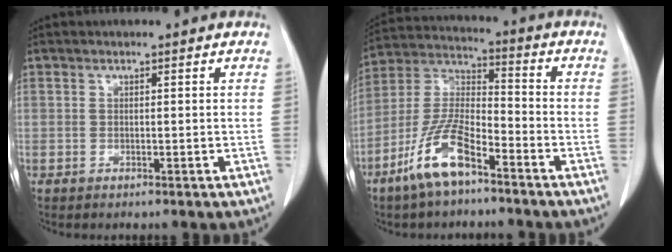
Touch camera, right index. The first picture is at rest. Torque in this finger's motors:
{"motor_torque": [0.98, -0.94, 0.29, 0.09]}